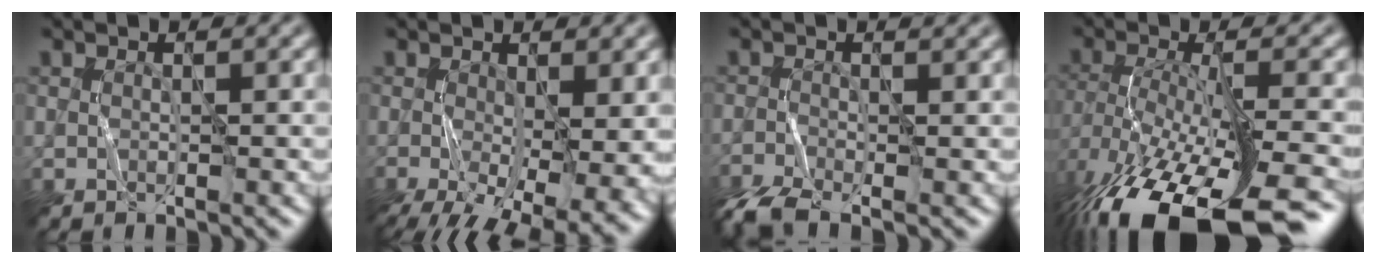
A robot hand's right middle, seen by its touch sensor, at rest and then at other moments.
{"total": 12.1, "force": [-3.3, 5.6, 10.2], "torque": [-0.171, -0.037, -0.030]}
{"total": 4.0, "force": [-2.5, 1.2, 2.9], "torque": [-0.056, -0.007, -0.051]}
{"total": 15.1, "force": [-10.8, 5.0, 9.2], "torque": [-0.203, -0.034, -0.143]}